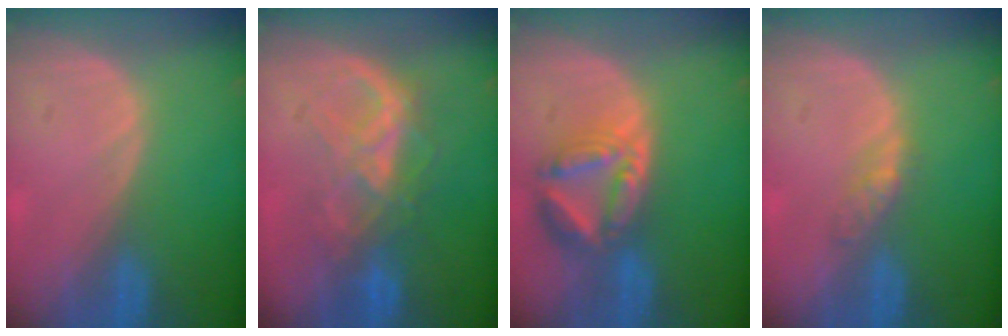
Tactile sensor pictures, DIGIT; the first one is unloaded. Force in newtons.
{"total": 6.6, "press": 6.6, "slide": 0.4}
{"total": 7.9, "press": 7.0, "slide": 3.8}
{"total": 2.6, "press": 2.3, "slide": 1.3}